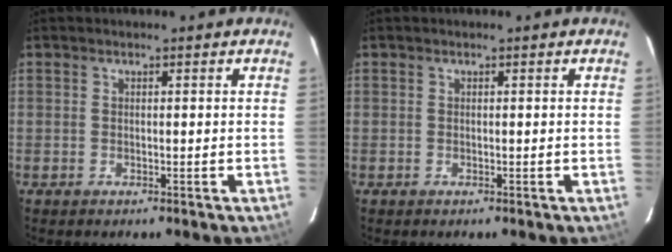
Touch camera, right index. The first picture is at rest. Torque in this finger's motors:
{"motor_torque": [0.00, 0.00, 0.01, 0.00]}